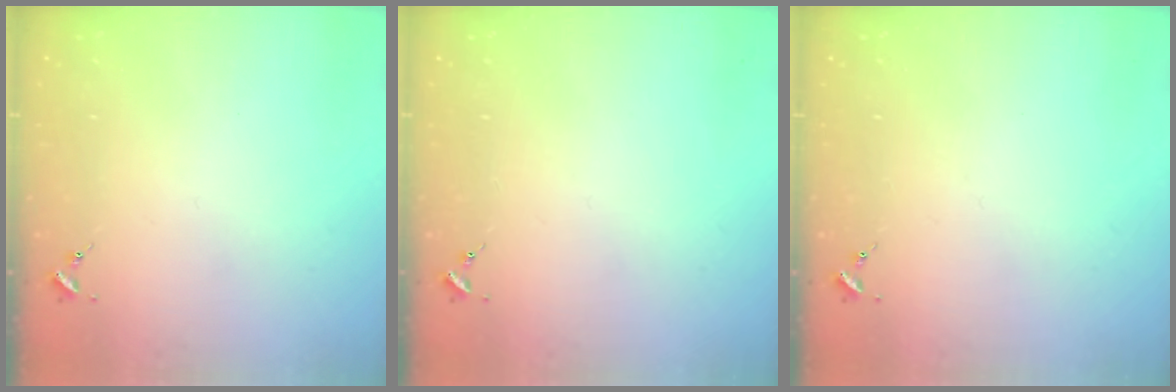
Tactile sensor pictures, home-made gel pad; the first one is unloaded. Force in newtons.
{"total": 0.0}
{"total": 0.0}